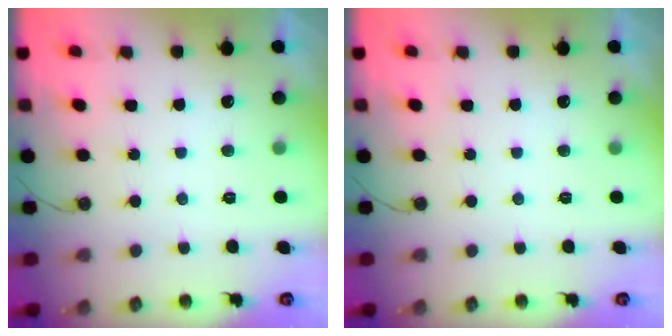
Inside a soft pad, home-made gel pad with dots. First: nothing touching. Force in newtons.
{"total": 0.0}